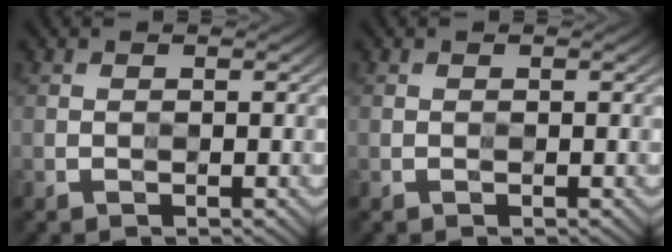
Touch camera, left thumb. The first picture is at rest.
{"total": 0.0}